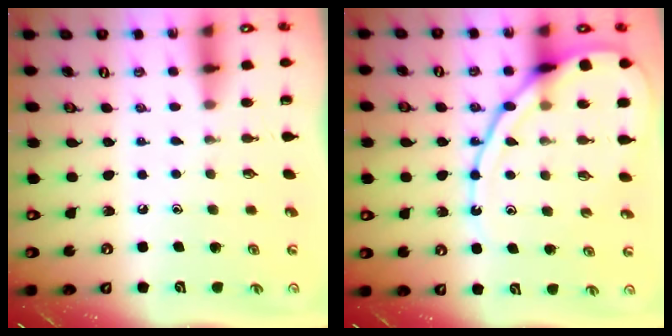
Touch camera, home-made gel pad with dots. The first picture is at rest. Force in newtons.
{"total": 14.5, "press": 14.4, "slide": 1.5}